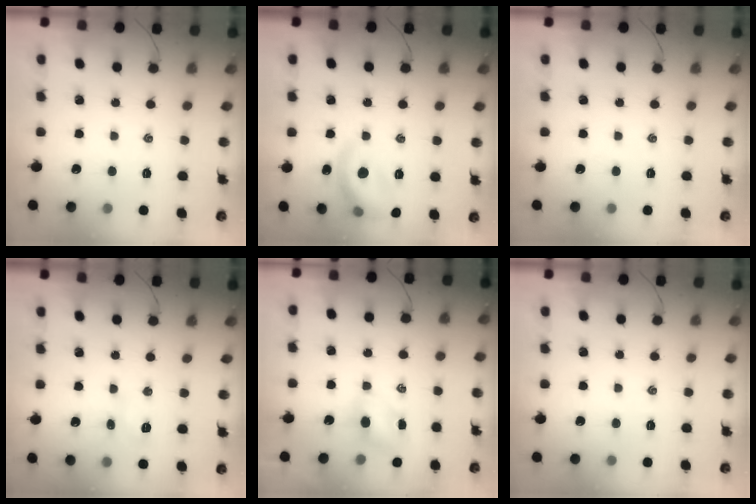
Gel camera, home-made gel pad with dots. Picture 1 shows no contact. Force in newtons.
{"total": 12.4, "press": 12.4, "slide": 0.7}
{"total": 0.0}
{"total": 3.9, "press": 3.6, "slide": 1.3}
{"total": 4.7, "press": 4.7, "slide": 0.5}
{"total": 0.0}